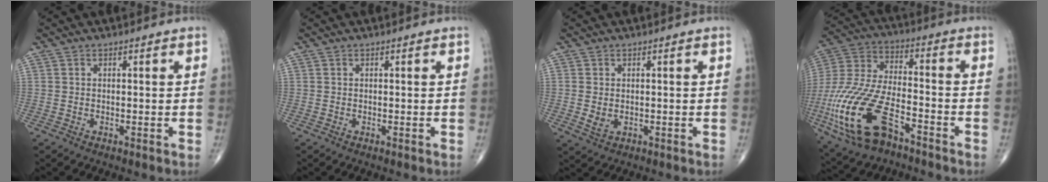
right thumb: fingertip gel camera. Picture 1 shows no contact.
{"total": 0.0}
{"total": 2.3, "force": [-0.1, 1.7, 1.5], "torque": [-0.023, -0.004, 0.004]}
{"total": 22.0, "force": [-9.9, 10.5, 16.7], "torque": [-0.387, 0.027, -0.178]}